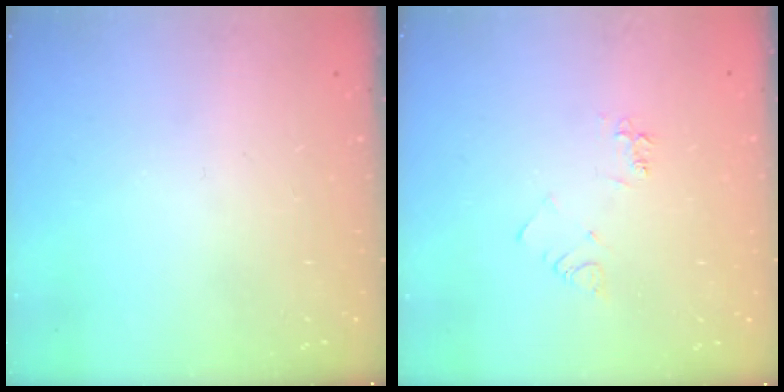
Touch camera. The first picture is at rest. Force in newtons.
{"total": 4.6, "press": 4.6, "slide": 0.5}